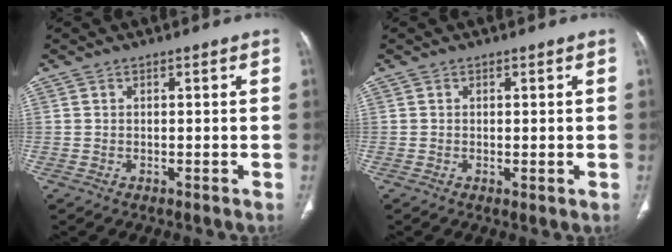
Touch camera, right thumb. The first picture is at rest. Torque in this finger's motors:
{"motor_torque": [-0.38, -0.13, -0.29, -0.01, -0.03]}